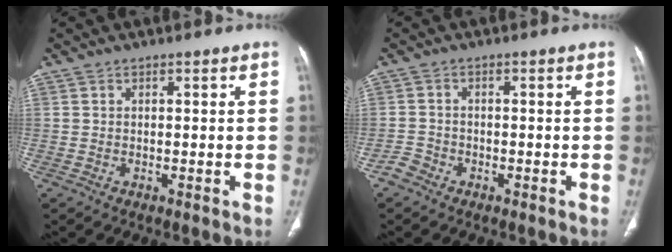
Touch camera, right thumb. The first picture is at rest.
{"total": 2.3, "force": [-1.7, 1.5, 0.4], "torque": [-0.007, 0.009, -0.036]}